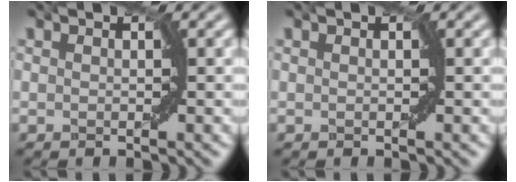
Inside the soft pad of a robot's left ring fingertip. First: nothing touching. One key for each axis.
{"total": 0.0}